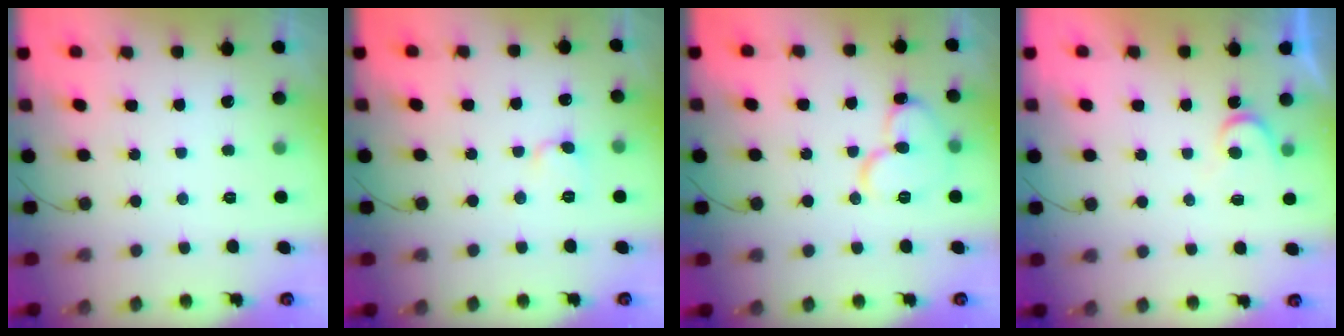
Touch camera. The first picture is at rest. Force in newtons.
{"total": 4.8, "press": 4.8, "slide": 0.3}
{"total": 11.4, "press": 11.3, "slide": 1.4}
{"total": 4.5, "press": 4.5, "slide": 0.4}